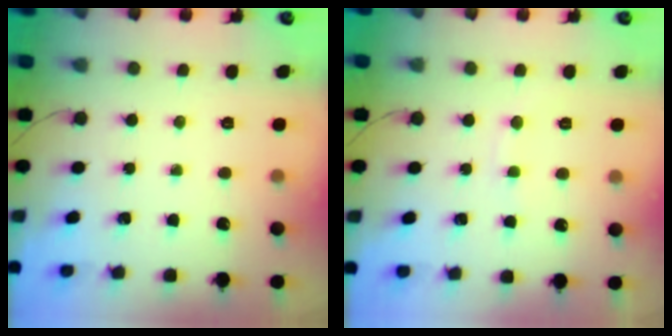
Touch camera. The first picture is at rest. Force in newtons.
{"total": 5.8, "press": 5.6, "slide": 1.6}